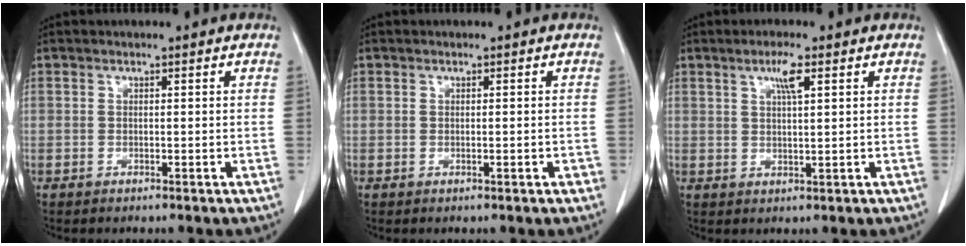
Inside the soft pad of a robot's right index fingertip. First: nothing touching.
{"total": 1.1, "force": [-0.3, 0.2, 1.1], "torque": [-0.020, -0.002, 0.000]}
{"total": 3.8, "force": [1.8, 0.3, 3.3], "torque": [-0.060, -0.001, 0.032]}